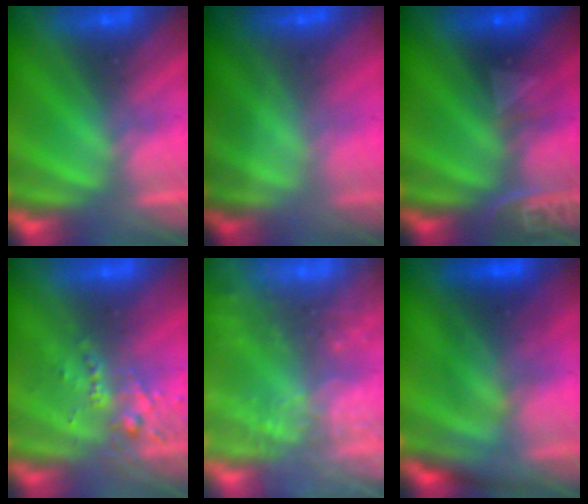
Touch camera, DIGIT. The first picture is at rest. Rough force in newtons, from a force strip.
{"total": 1.6}
{"total": 2.4}
{"total": 2.6}
{"total": 7.0}
{"total": 2.5}